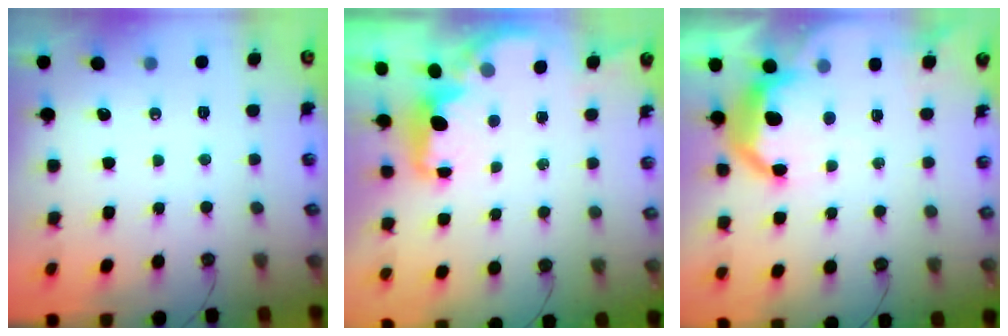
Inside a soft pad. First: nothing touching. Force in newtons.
{"total": 1.9, "press": 1.7, "slide": 0.8}
{"total": 11.1, "press": 11.0, "slide": 0.6}